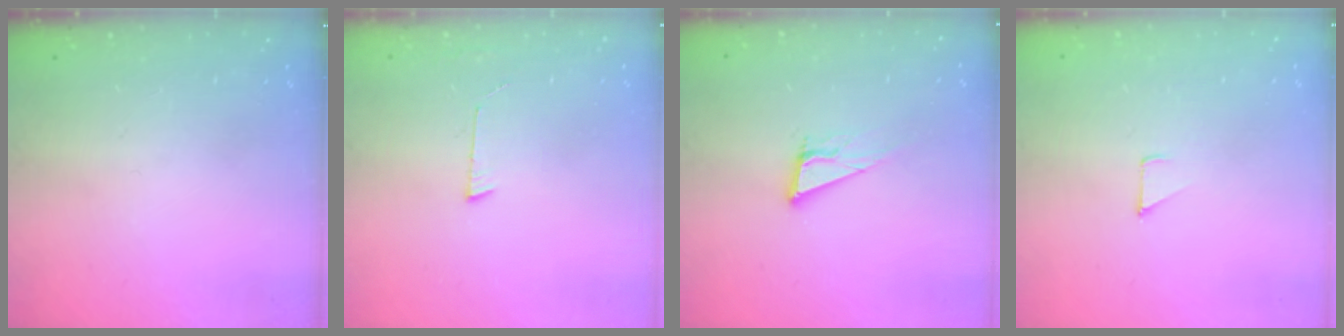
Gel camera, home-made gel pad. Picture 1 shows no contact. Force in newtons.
{"total": 4.2, "press": 4.2, "slide": 0.4}
{"total": 7.6, "press": 7.3, "slide": 2.3}
{"total": 2.9, "press": 2.8, "slide": 0.3}